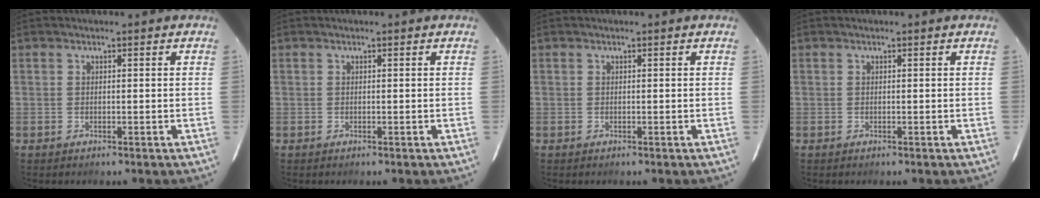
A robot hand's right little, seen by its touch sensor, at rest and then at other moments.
{"total": 0.0}
{"total": 0.0}
{"total": 0.0}